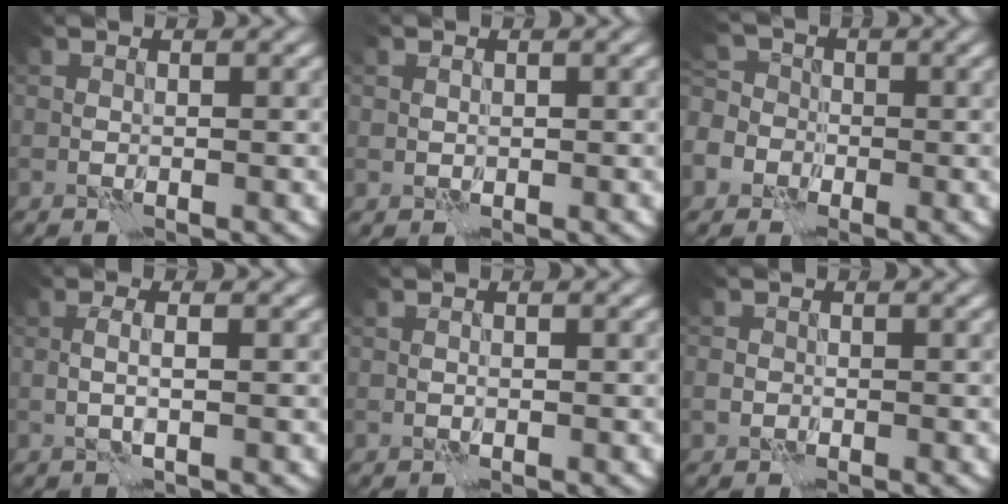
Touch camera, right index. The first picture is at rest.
{"total": 0.8, "force": [0.3, 0.8, 0.1], "torque": [0.002, 0.000, 0.005]}
{"total": 6.5, "force": [-3.0, 5.3, 2.1], "torque": [-0.039, 0.003, -0.073]}
{"total": 1.3, "force": [0.1, 0.0, 1.2], "torque": [-0.022, 0.001, -0.002]}
{"total": 0.5, "force": [-0.2, 0.4, 0.3], "torque": [-0.005, 0.002, -0.005]}
{"total": 0.9, "force": [-0.4, 0.8, 0.1], "torque": [0.004, 0.000, -0.013]}